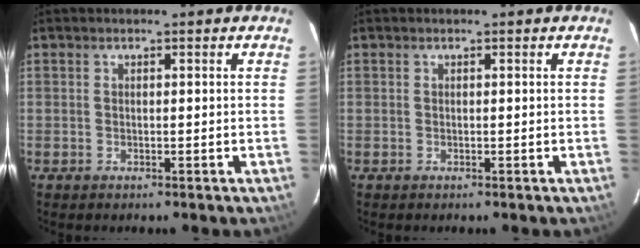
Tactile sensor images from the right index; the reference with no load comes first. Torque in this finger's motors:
{"motor_torque": [0.00, 0.00, 0.00, 0.00]}